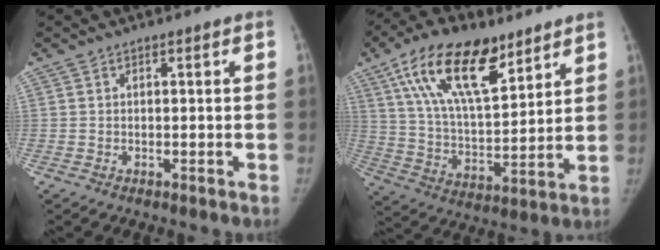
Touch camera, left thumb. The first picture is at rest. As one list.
[{"total": 19.9, "force": [11.2, 8.7, 13.9], "torque": [-0.222, -0.041, 0.206]}]